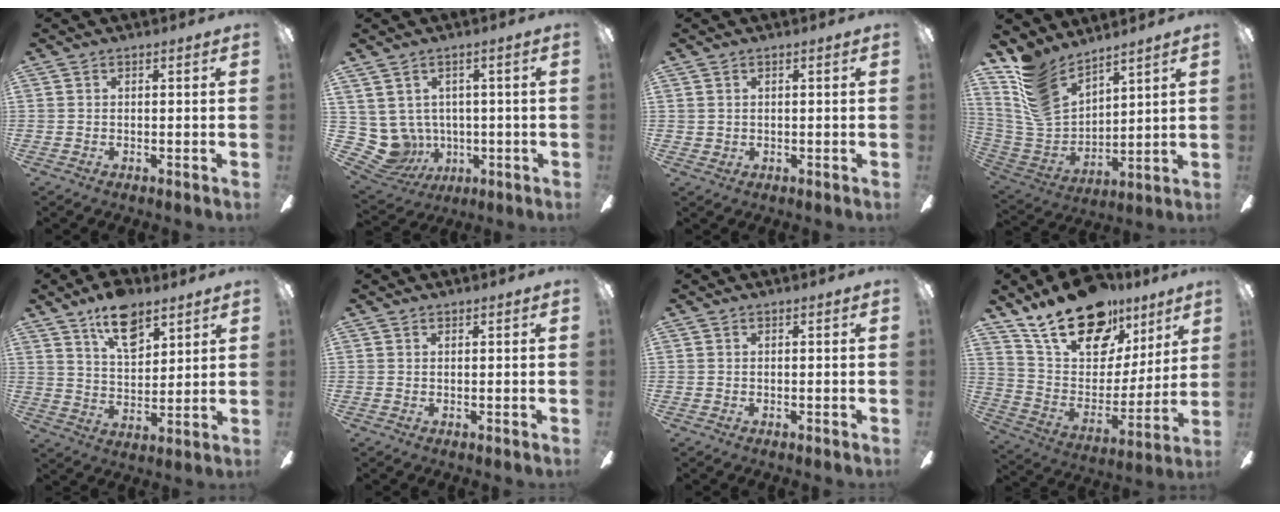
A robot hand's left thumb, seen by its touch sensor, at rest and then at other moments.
{"total": 8.6, "force": [0.4, 8.2, 2.7], "torque": [-0.108, -0.014, 0.014]}
{"total": 1.4, "force": [0.9, 1.0, 0.3], "torque": [-0.006, 0.002, 0.017]}
{"total": 14.3, "force": [10.6, 7.4, 6.2], "torque": [-0.162, -0.066, 0.206]}
{"total": 12.4, "force": [8.2, 6.2, 7.0], "torque": [-0.115, -0.030, 0.147]}
{"total": 0.6, "force": [0.5, 0.3, 0.1], "torque": [-0.002, 0.000, 0.010]}
{"total": 0.0}
{"total": 22.1, "force": [16.5, 10.8, 10.0], "torque": [-0.176, -0.101, 0.296]}